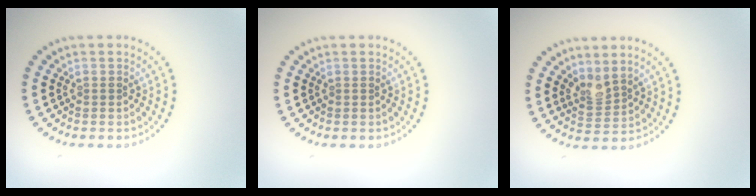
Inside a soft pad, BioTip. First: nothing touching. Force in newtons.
{"total": 0.0}
{"total": 2.1, "press": 1.5, "slide": 1.4}